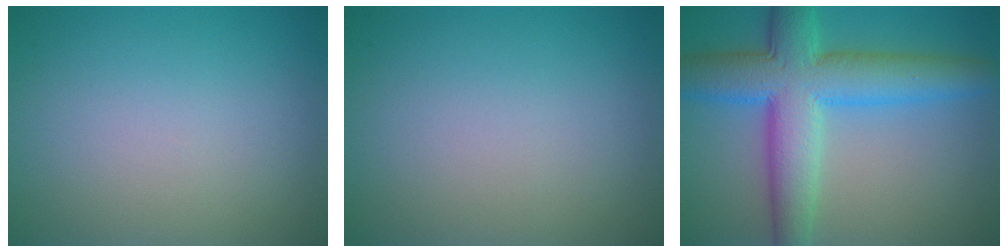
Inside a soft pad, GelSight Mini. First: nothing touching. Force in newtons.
{"total": 0.0}
{"total": 9.1, "press": 9.1, "slide": 0.4}